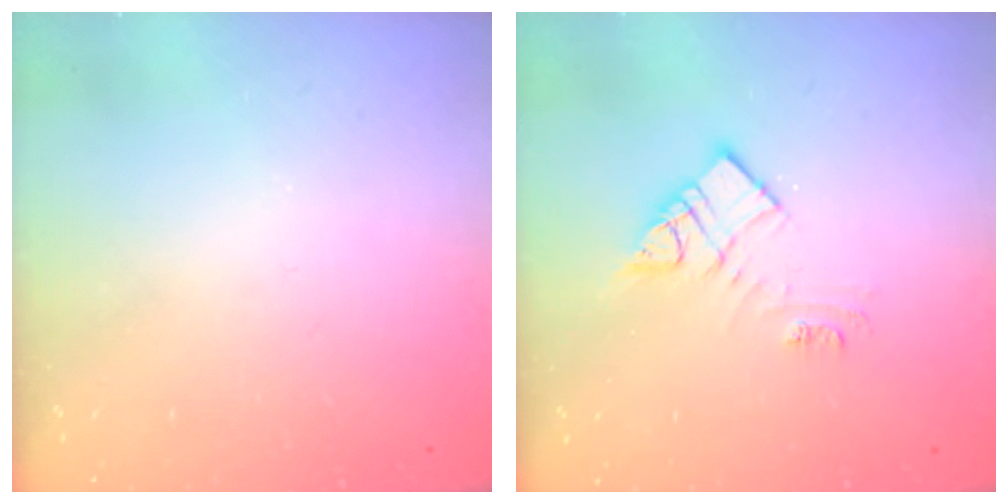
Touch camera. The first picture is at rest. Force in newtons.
{"total": 11.8, "press": 11.8, "slide": 0.6}